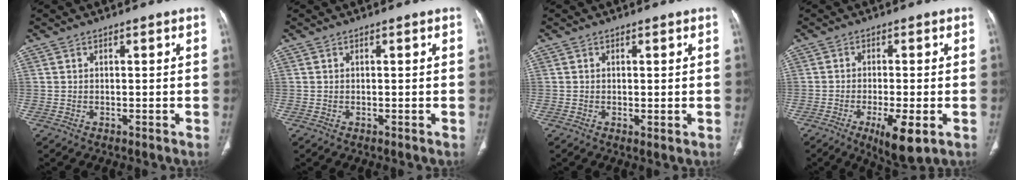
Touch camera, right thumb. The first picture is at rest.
{"total": 0.0}
{"total": 1.0, "force": [-0.1, 0.3, 0.9], "torque": [-0.020, -0.006, 0.000]}
{"total": 5.0, "force": [-1.9, 1.4, 4.4], "torque": [-0.072, -0.011, -0.028]}